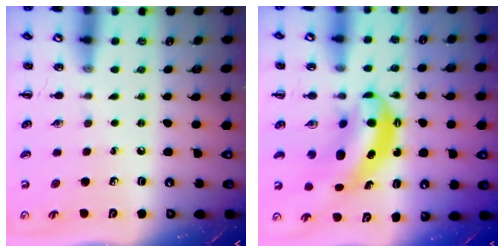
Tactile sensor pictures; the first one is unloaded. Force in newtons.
{"total": 7.2, "press": 7.0, "slide": 1.5}